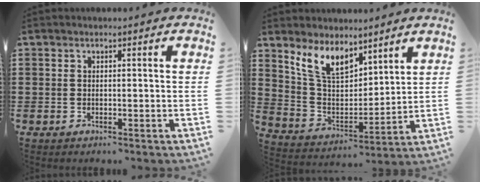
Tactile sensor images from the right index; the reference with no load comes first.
{"total": 8.7, "force": [6.4, 4.0, 4.3], "torque": [-0.112, -0.014, 0.122]}